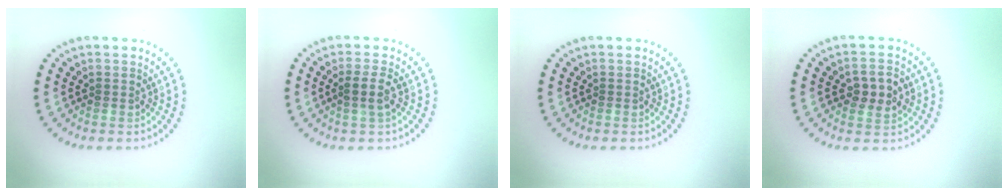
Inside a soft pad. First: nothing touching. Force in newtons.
{"total": 1.8, "press": 1.4, "slide": 1.1}
{"total": 0.0}
{"total": 2.8, "press": 2.8, "slide": 0.1}